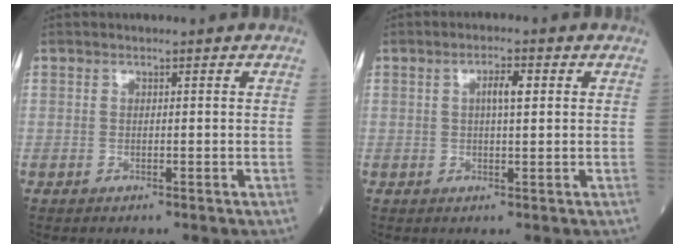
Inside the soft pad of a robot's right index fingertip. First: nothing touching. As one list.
[{"total": 3.1, "force": [0.8, 0.7, 3.0], "torque": [-0.053, 0.005, 0.012]}]